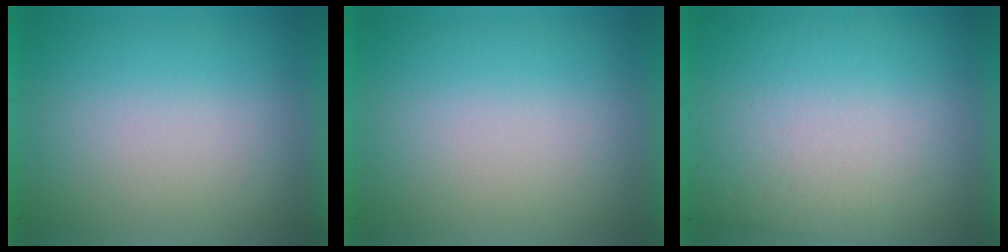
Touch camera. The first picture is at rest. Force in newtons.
{"total": 0.0}
{"total": 3.7}